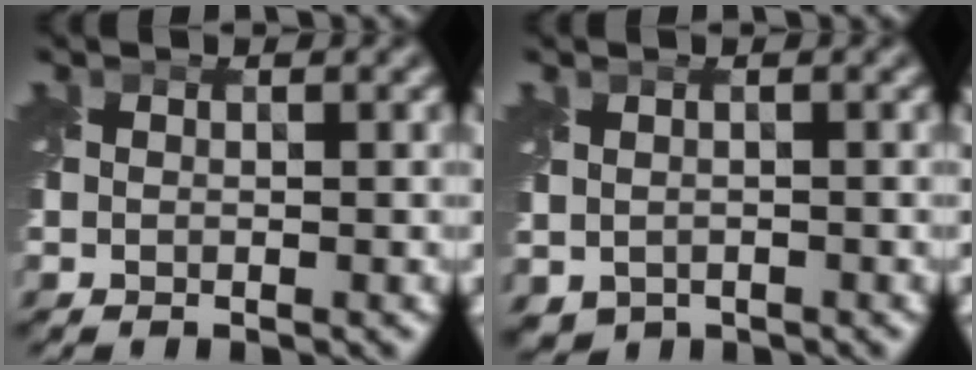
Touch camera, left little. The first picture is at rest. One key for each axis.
{"total": 1.6, "fx": -0.6, "fy": 1.3, "fz": 0.7, "tx": -0.019, "ty": -0.010, "tz": -0.008}